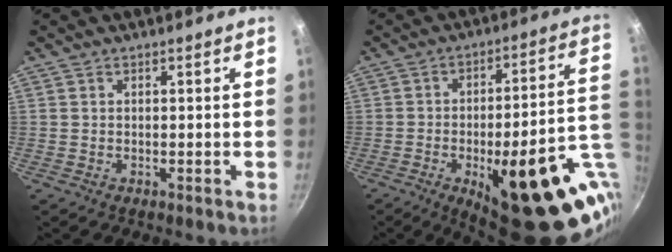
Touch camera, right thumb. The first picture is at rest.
{"total": 29.2, "force": [-9.0, 10.1, 25.9], "torque": [-0.292, 0.012, -0.113]}